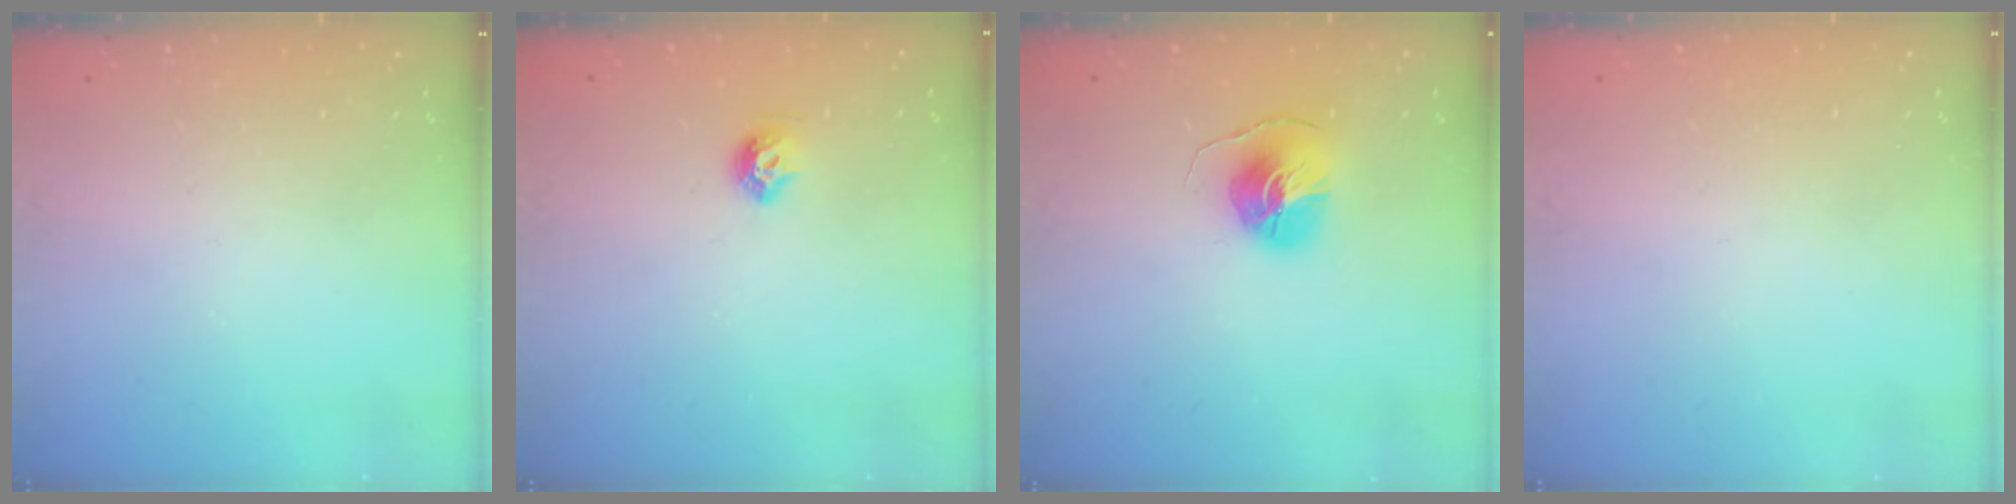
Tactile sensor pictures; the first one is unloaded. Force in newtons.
{"total": 6.6, "press": 6.6, "slide": 0.9}
{"total": 9.2, "press": 9.2, "slide": 0.4}
{"total": 0.7, "press": 0.7, "slide": 0.3}